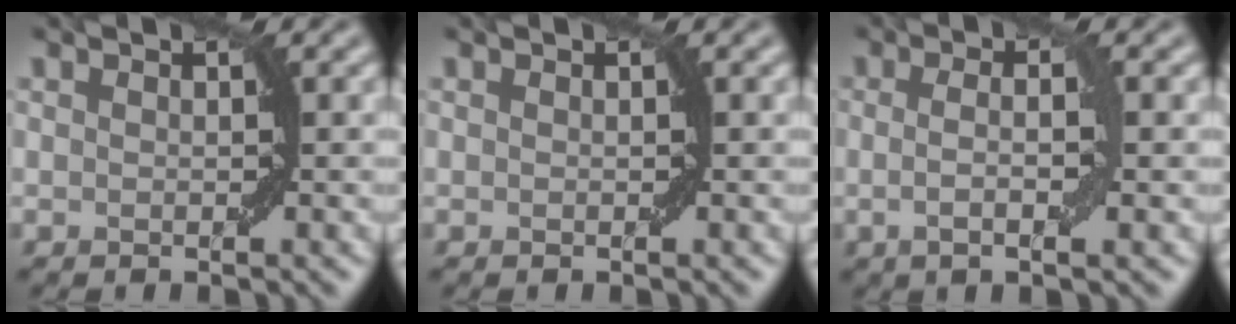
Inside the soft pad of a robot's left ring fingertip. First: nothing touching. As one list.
[{"total": 0.0}, {"total": 3.2, "force": [-0.2, 0.6, 3.2], "torque": [-0.057, -0.005, -0.004]}]